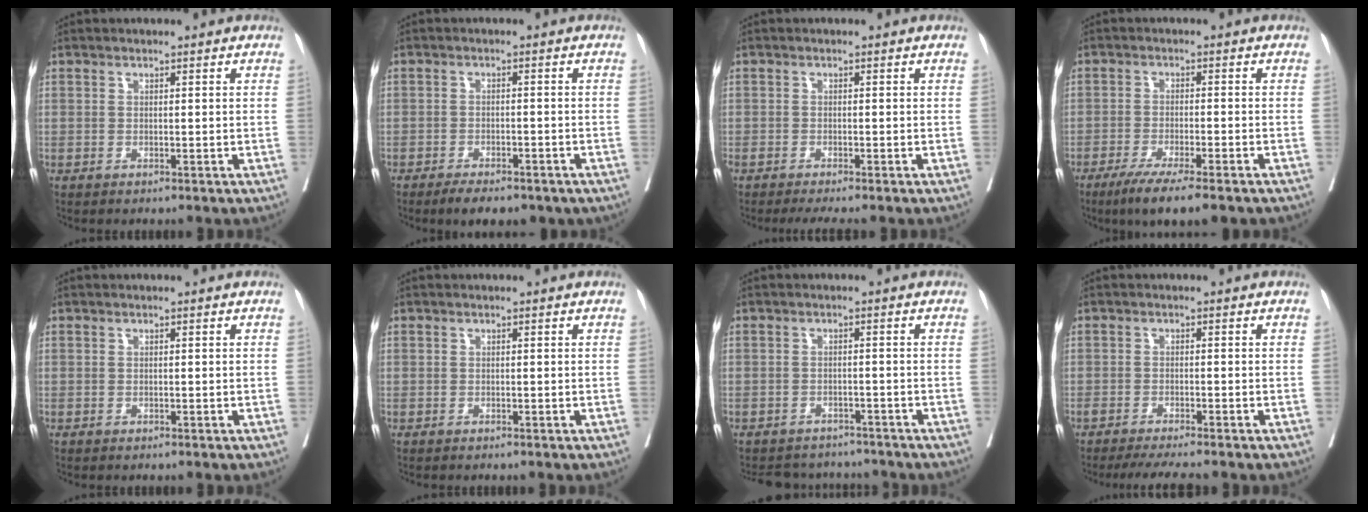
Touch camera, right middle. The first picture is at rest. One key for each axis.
{"total": 6.3, "fx": -4.8, "fy": 2.4, "fz": 3.5, "tx": -0.041, "ty": -0.003, "tz": -0.060}
{"total": 3.4, "fx": -2.9, "fy": -0.1, "fz": 1.7, "tx": -0.022, "ty": -0.008, "tz": -0.048}
{"total": 9.3, "fx": -6.9, "fy": 0.7, "fz": 6.3, "tx": -0.089, "ty": -0.018, "tz": -0.102}
{"total": 0.0}
{"total": 0.0}
{"total": 7.5, "fx": -7.1, "fy": 2.3, "fz": 0.7, "tx": -0.006, "ty": 0.011, "tz": -0.090}
{"total": 5.5, "fx": -4.8, "fy": -0.1, "fz": 2.6, "tx": -0.032, "ty": -0.014, "tz": -0.078}